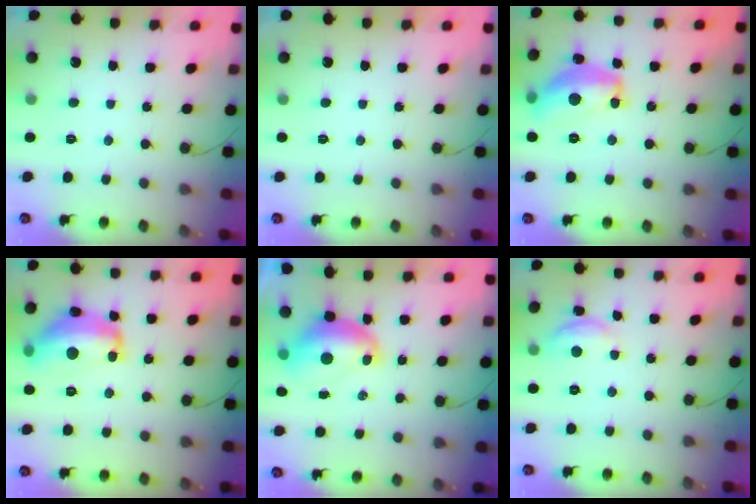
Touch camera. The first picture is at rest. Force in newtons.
{"total": 0.0}
{"total": 16.0, "press": 16.0, "slide": 0.7}
{"total": 14.9, "press": 14.9, "slide": 1.1}
{"total": 8.2, "press": 8.1, "slide": 0.9}
{"total": 8.5, "press": 8.5, "slide": 0.6}